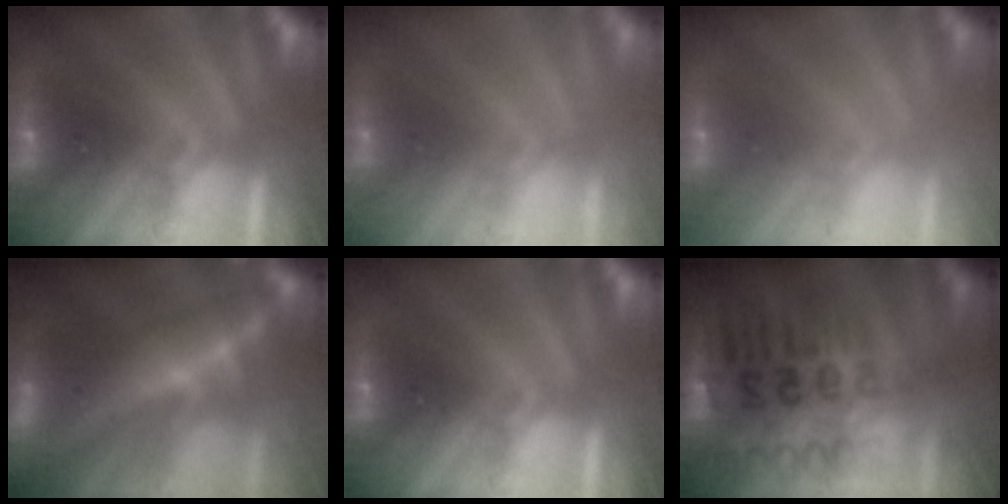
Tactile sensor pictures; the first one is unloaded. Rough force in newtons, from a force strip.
{"total": 2.7}
{"total": 2.4}
{"total": 9.1}
{"total": 0.0}
{"total": 2.8}